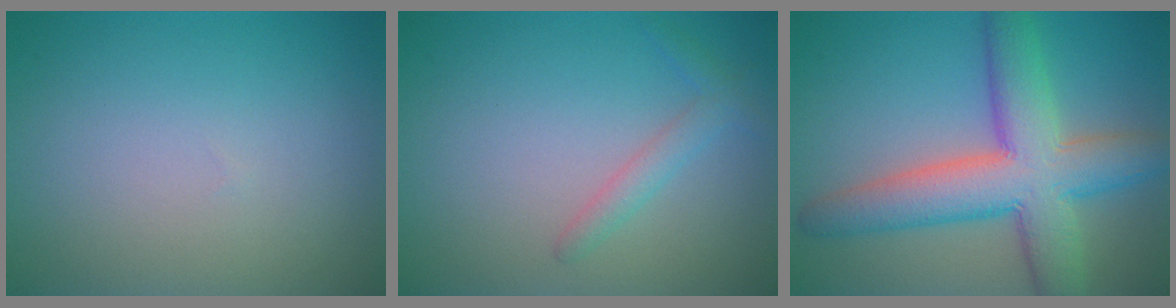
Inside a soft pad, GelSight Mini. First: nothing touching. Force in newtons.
{"total": 1.6, "press": 1.6, "slide": 0.1}
{"total": 9.0, "press": 9.0, "slide": 0.6}